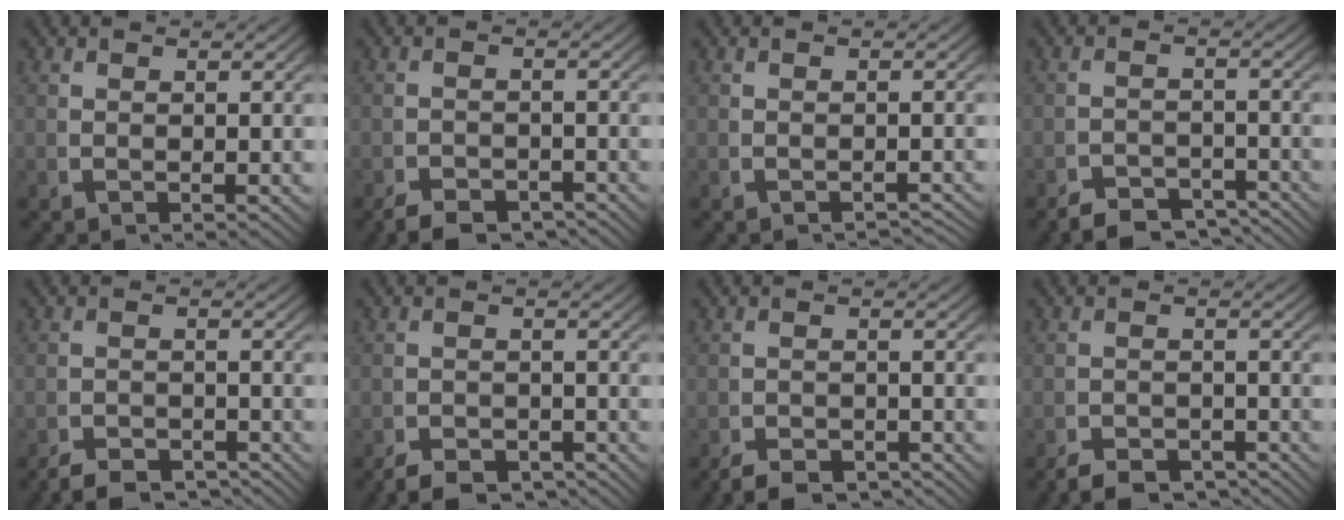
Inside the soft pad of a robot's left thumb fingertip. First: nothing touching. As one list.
[{"total": 3.2, "force": [-2.9, 1.1, 0.9], "torque": [-0.001, -0.012, -0.050]}, {"total": 3.5, "force": [-3.4, 0.6, 0.6], "torque": [-0.001, -0.003, -0.051]}, {"total": 5.0, "force": [-3.9, 2.4, 1.9], "torque": [-0.020, -0.023, -0.065]}, {"total": 3.5, "force": [-3.2, 1.0, 0.9], "torque": [0.000, -0.011, -0.056]}, {"total": 3.3, "force": [-2.9, 1.2, 0.9], "torque": [-0.001, -0.012, -0.051]}, {"total": 2.9, "force": [-2.7, 1.0, 0.8], "torque": [-0.002, -0.010, -0.047]}, {"total": 3.9, "force": [-3.4, 1.4, 1.1], "torque": [-0.003, -0.014, -0.057]}]